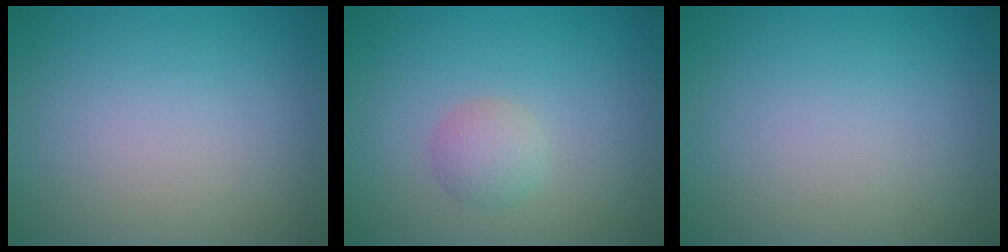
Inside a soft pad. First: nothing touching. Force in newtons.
{"total": 1.8, "press": 1.8, "slide": 0.1}
{"total": 0.0}